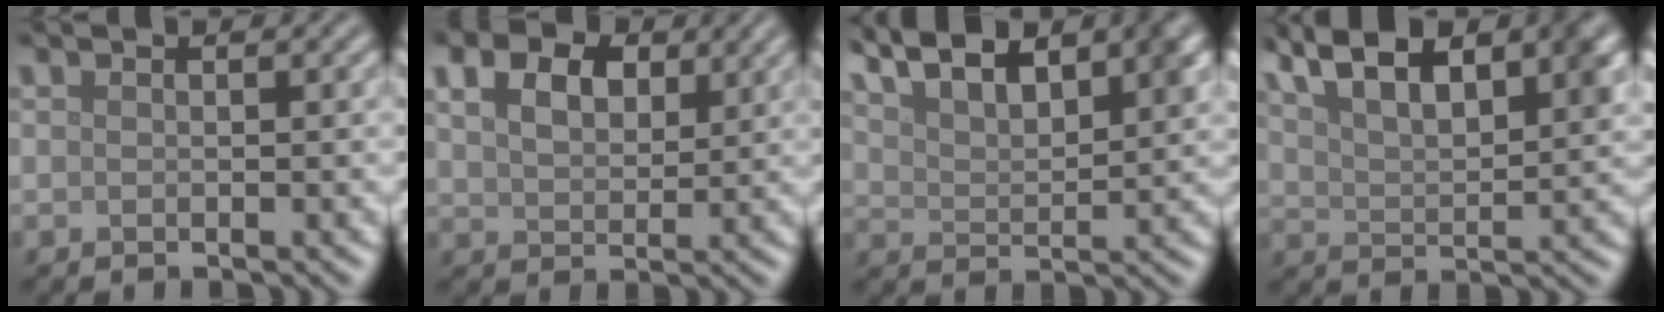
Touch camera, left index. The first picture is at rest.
{"total": 5.3, "force": [2.8, 3.1, 3.2], "torque": [-0.060, 0.010, 0.041]}
{"total": 7.8, "force": [5.4, 2.8, 4.9], "torque": [-0.080, 0.026, 0.074]}
{"total": 8.3, "force": [4.9, 3.1, 5.9], "torque": [-0.104, 0.019, 0.082]}